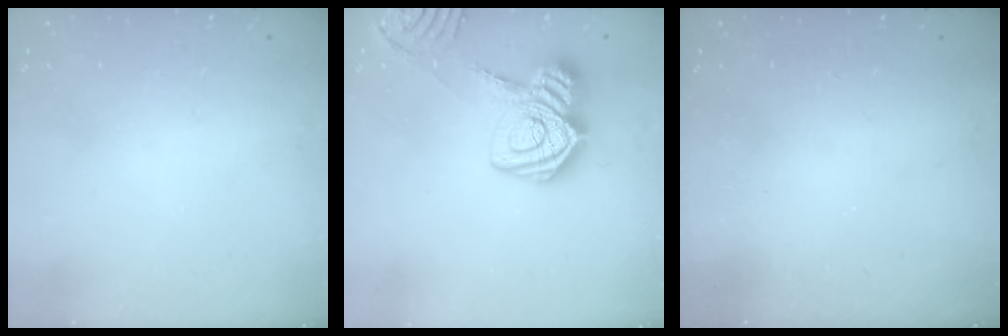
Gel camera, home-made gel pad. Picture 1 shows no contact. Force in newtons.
{"total": 17.8, "press": 17.8, "slide": 1.2}
{"total": 2.3, "press": 2.2, "slide": 0.8}